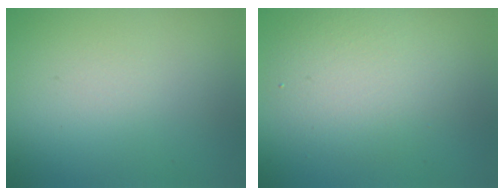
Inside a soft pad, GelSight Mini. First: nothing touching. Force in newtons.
{"total": 3.7, "press": 3.7, "slide": 0.3}